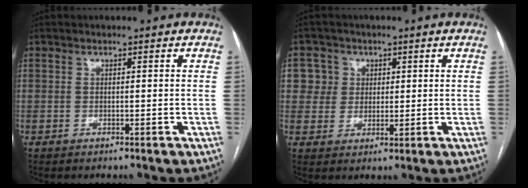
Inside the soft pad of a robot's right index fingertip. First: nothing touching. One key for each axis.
{"total": 4.9, "fx": 1.7, "fy": 4.6, "fz": 0.2, "tx": 0.005, "ty": 0.008, "tz": 0.033}